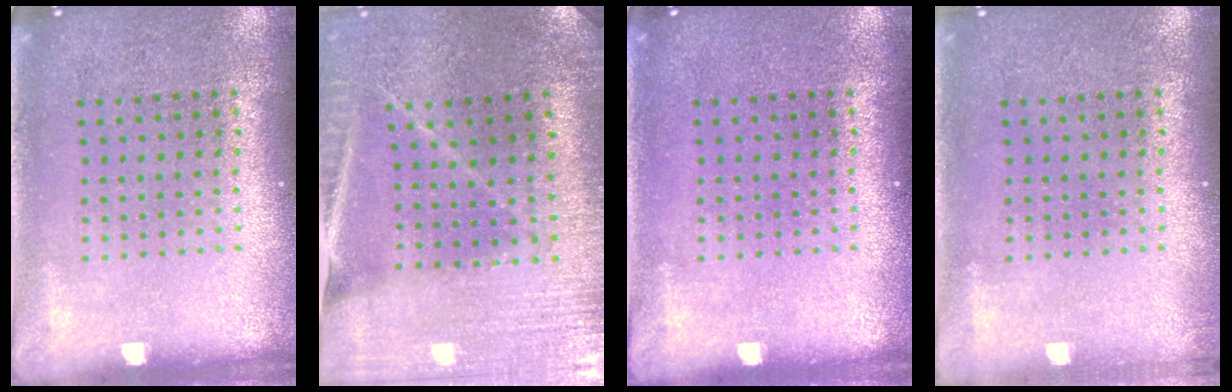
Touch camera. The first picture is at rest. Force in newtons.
{"total": 1.2, "press": 1.2, "slide": 0.1}
{"total": 0.0}
{"total": 0.8, "press": 0.7, "slide": 0.4}